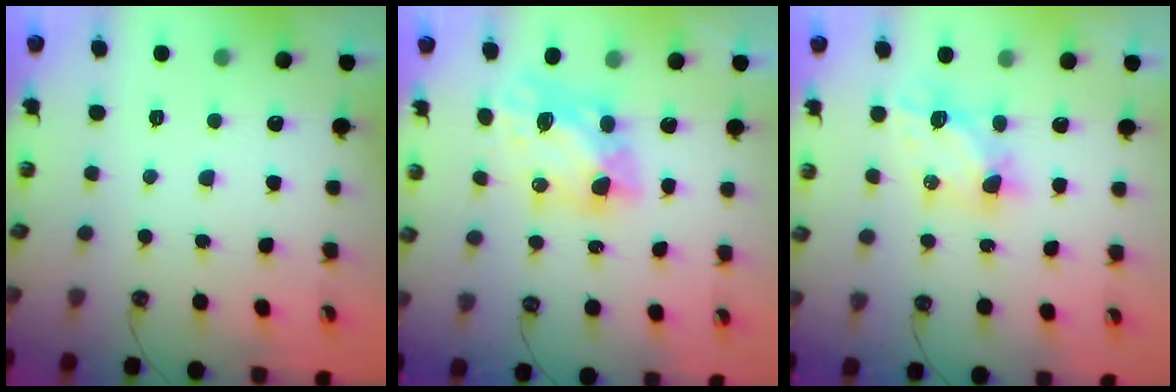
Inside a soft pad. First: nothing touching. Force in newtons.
{"total": 6.3, "press": 6.3, "slide": 0.7}
{"total": 6.1, "press": 6.1, "slide": 0.3}